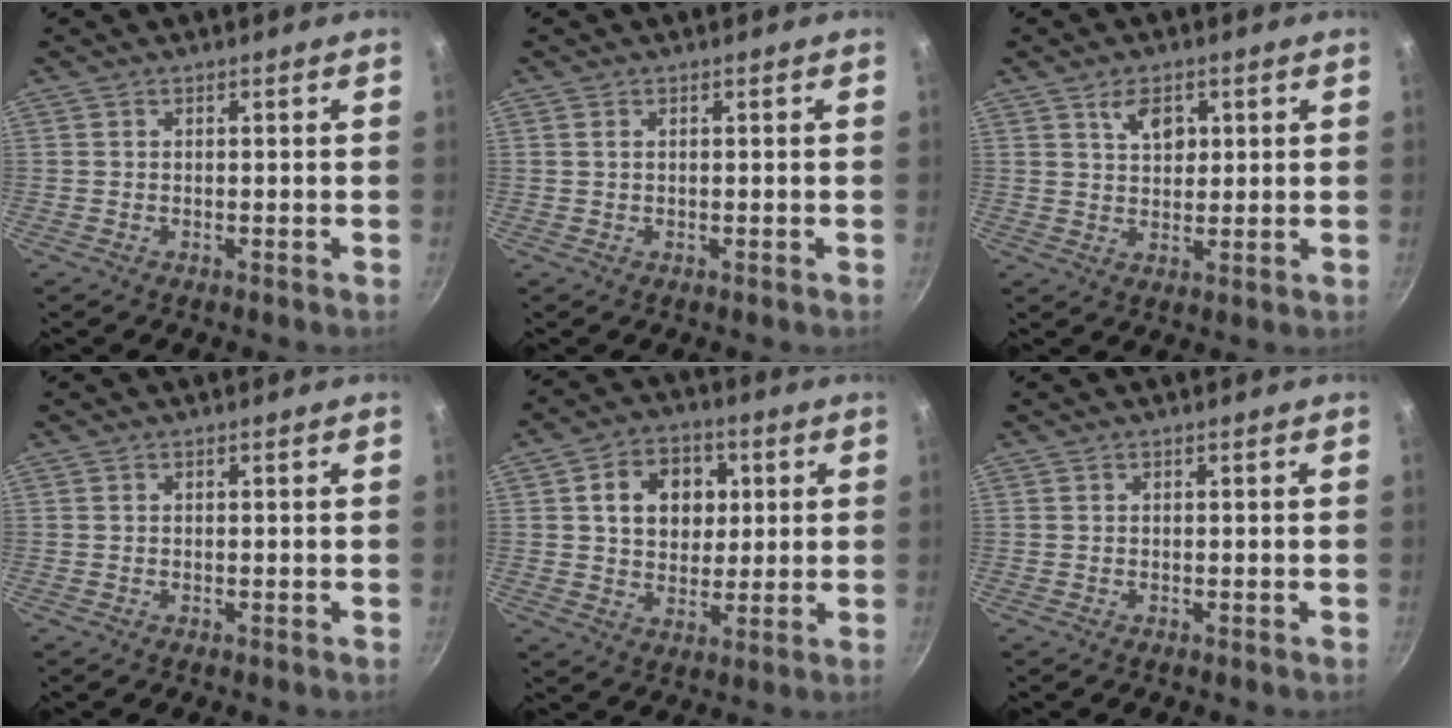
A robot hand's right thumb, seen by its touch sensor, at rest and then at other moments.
{"total": 0.6, "force": [0.2, 0.4, 0.5], "torque": [-0.009, 0.000, 0.004]}
{"total": 5.3, "force": [2.3, 3.4, 3.4], "torque": [-0.040, -0.010, 0.040]}
{"total": 0.0}
{"total": 11.5, "force": [2.7, 9.0, 6.6], "torque": [-0.073, 0.003, 0.040]}
{"total": 0.0}